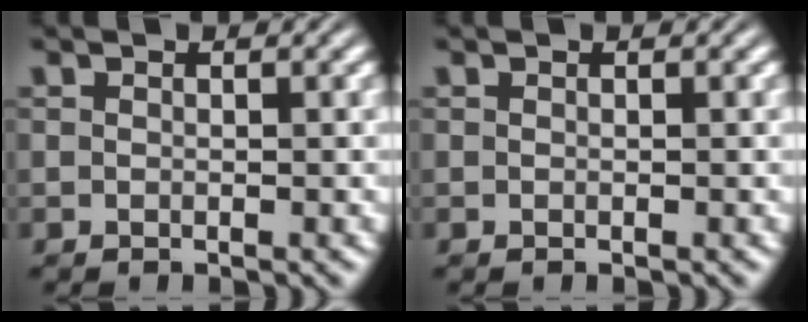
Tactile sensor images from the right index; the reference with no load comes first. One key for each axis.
{"total": 0.0}